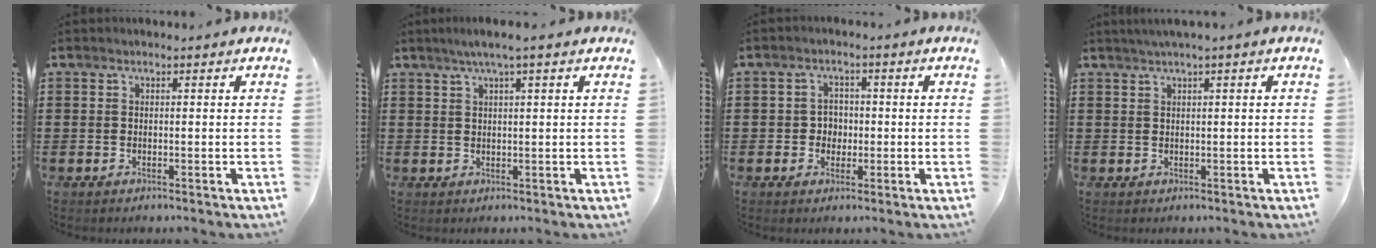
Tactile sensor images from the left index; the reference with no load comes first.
{"total": 2.5, "force": [1.4, -0.2, 2.1], "torque": [-0.041, 0.000, 0.023]}
{"total": 2.9, "force": [-0.4, 2.6, 1.2], "torque": [-0.032, 0.005, -0.012]}
{"total": 1.3, "force": [0.7, -0.2, 1.1], "torque": [-0.018, -0.001, 0.012]}